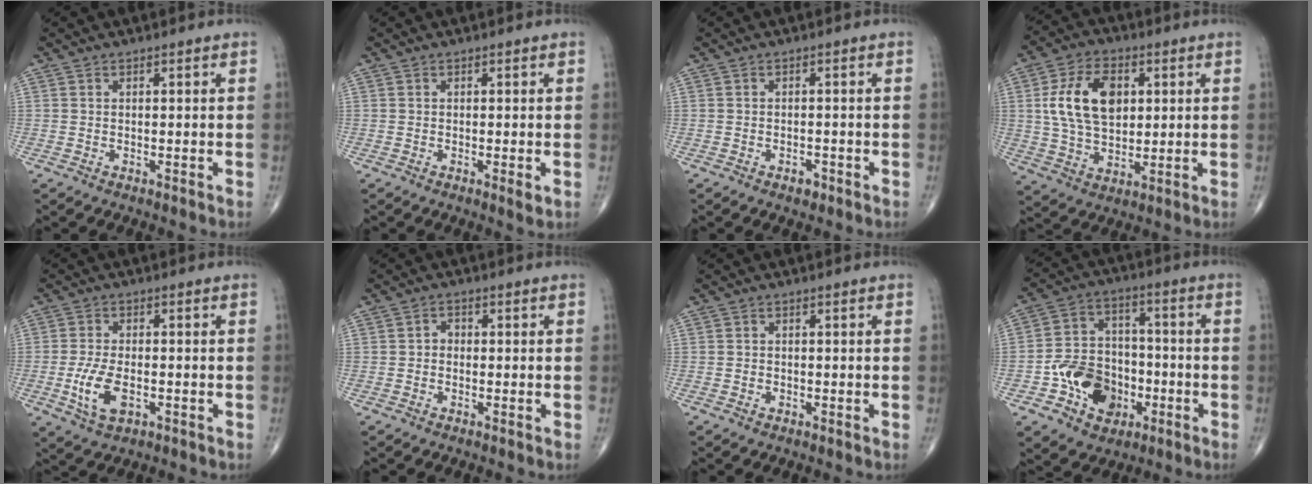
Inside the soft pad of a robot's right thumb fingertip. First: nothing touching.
{"total": 1.3, "force": [-0.3, 0.2, 1.3], "torque": [-0.024, -0.007, -0.007]}
{"total": 1.6, "force": [-1.0, 1.0, 0.8], "torque": [-0.006, 0.004, -0.014]}
{"total": 13.7, "force": [2.8, 8.6, 10.2], "torque": [-0.168, -0.003, 0.052]}
{"total": 7.1, "force": [-2.0, 3.7, 5.7], "torque": [-0.116, 0.003, -0.032]}
{"total": 1.6, "force": [-0.3, 1.3, 0.9], "torque": [-0.002, 0.008, -0.011]}
{"total": 0.8, "force": [-0.3, 0.8, 0.2], "torque": [0.005, 0.005, -0.005]}
{"total": 13.7, "force": [-4.8, 10.6, 7.3], "torque": [-0.082, 0.040, -0.081]}